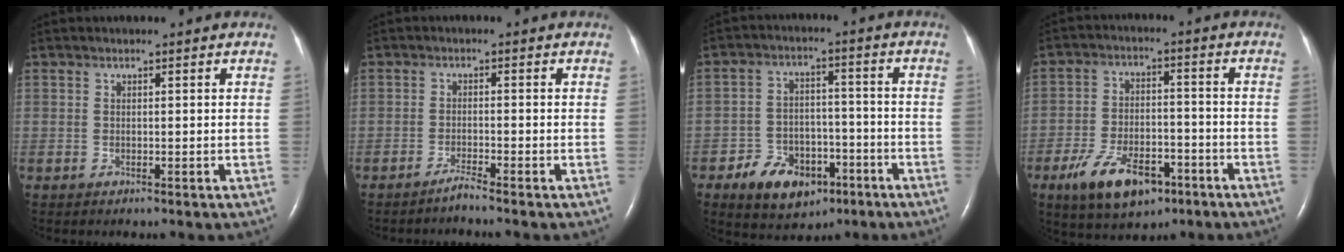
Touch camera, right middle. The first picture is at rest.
{"total": 1.9, "force": [-1.7, -0.6, 0.5], "torque": [-0.015, -0.003, -0.032]}
{"total": 9.8, "force": [-5.4, 6.3, 5.3], "torque": [-0.093, 0.012, -0.079]}
{"total": 11.2, "force": [-6.4, 5.3, 7.6], "torque": [-0.142, -0.001, -0.103]}